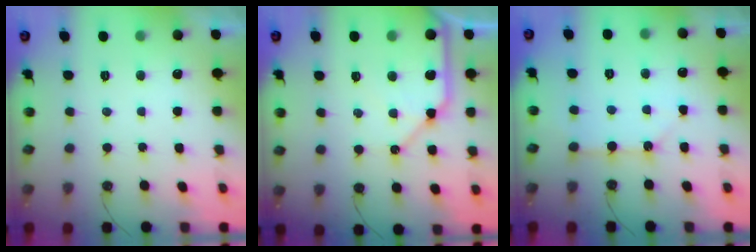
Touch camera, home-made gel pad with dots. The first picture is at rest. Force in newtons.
{"total": 11.8, "press": 11.7, "slide": 1.4}
{"total": 3.5, "press": 3.5, "slide": 0.3}